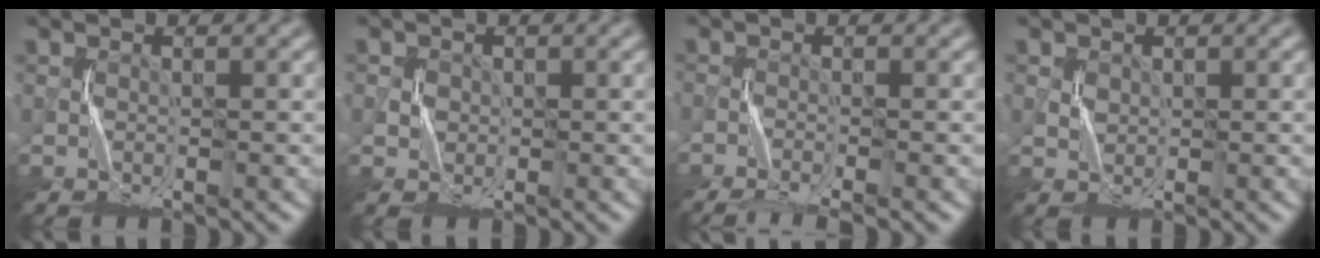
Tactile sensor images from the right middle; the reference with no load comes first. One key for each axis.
{"total": 1.0, "fx": 0.1, "fy": 1.0, "fz": -0.2, "tx": 0.002, "ty": -0.003, "tz": 0.005}
{"total": 3.6, "fx": -3.2, "fy": 0.1, "fz": 1.8, "tx": -0.027, "ty": -0.003, "tz": -0.063}
{"total": 0.6, "fx": 0.3, "fy": 0.5, "fz": -0.1, "tx": 0.000, "ty": -0.002, "tz": 0.010}